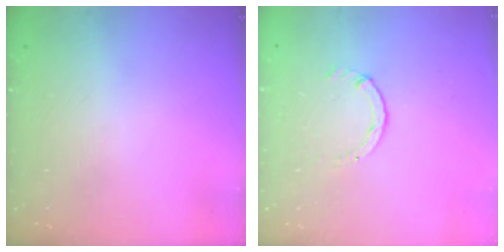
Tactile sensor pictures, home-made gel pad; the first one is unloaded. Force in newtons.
{"total": 1.1, "press": 1.1, "slide": 0.2}